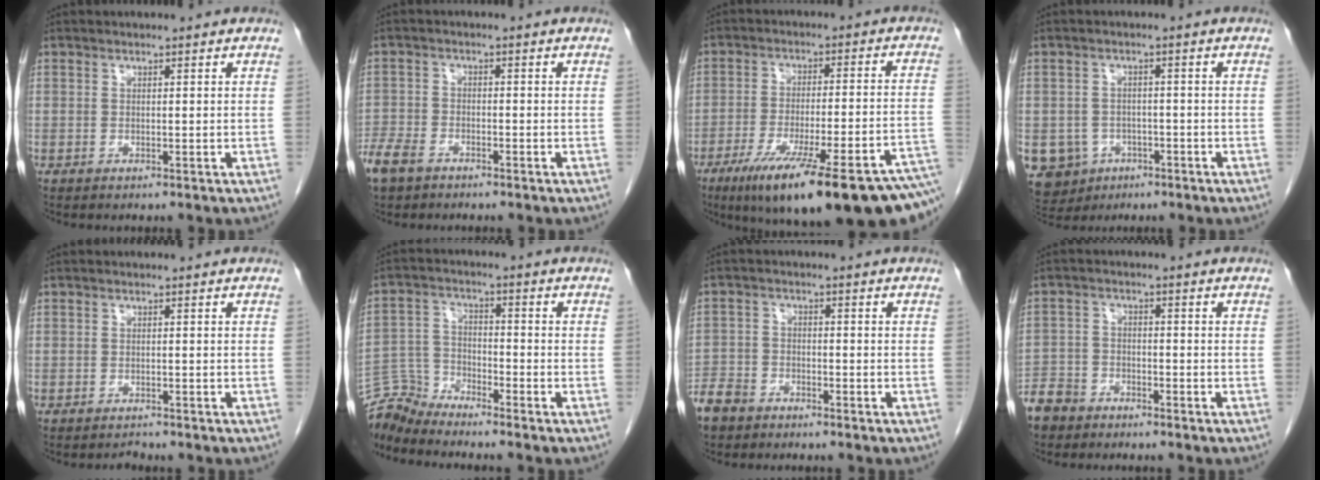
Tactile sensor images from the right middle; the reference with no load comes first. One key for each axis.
{"total": 5.8, "fx": -4.3, "fy": 2.9, "fz": 2.5, "tx": -0.052, "ty": -0.002, "tz": -0.080}
{"total": 25.5, "fx": -17.1, "fy": 2.5, "fz": 18.8, "tx": -0.202, "ty": -0.016, "tz": -0.248}
{"total": 8.0, "fx": -3.6, "fy": 7.0, "fz": 1.5, "tx": -0.043, "ty": 0.008, "tz": -0.044}
{"total": 1.2, "fx": -1.1, "fy": 0.1, "fz": -0.3, "tx": 0.003, "ty": -0.007, "tz": -0.016}
{"total": 6.4, "fx": -6.3, "fy": -0.5, "fz": -1.0, "tx": 0.010, "ty": 0.009, "tz": -0.123}
{"total": 5.7, "fx": -4.7, "fy": 3.0, "fz": 1.2, "tx": -0.027, "ty": 0.001, "tz": -0.091}
{"total": 6.2, "fx": -5.1, "fy": 3.4, "fz": 0.8, "tx": -0.020, "ty": 0.000, "tz": -0.100}